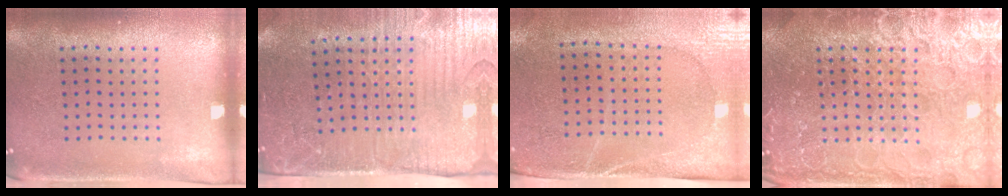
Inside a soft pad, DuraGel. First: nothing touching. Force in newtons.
{"total": 4.3, "press": 3.6, "slide": 2.3}
{"total": 2.9, "press": 2.5, "slide": 1.4}
{"total": 6.9, "press": 6.9, "slide": 0.8}